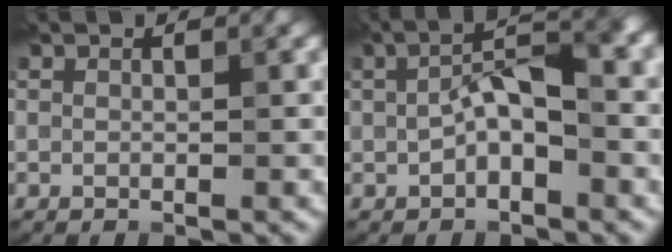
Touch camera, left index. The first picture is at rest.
{"total": 5.3, "force": [-0.2, 2.3, 4.7], "torque": [-0.084, 0.013, -0.007]}